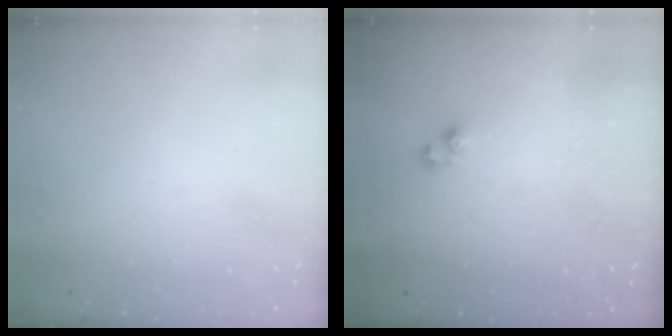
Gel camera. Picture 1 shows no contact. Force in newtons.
{"total": 3.7, "press": 3.7, "slide": 0.2}